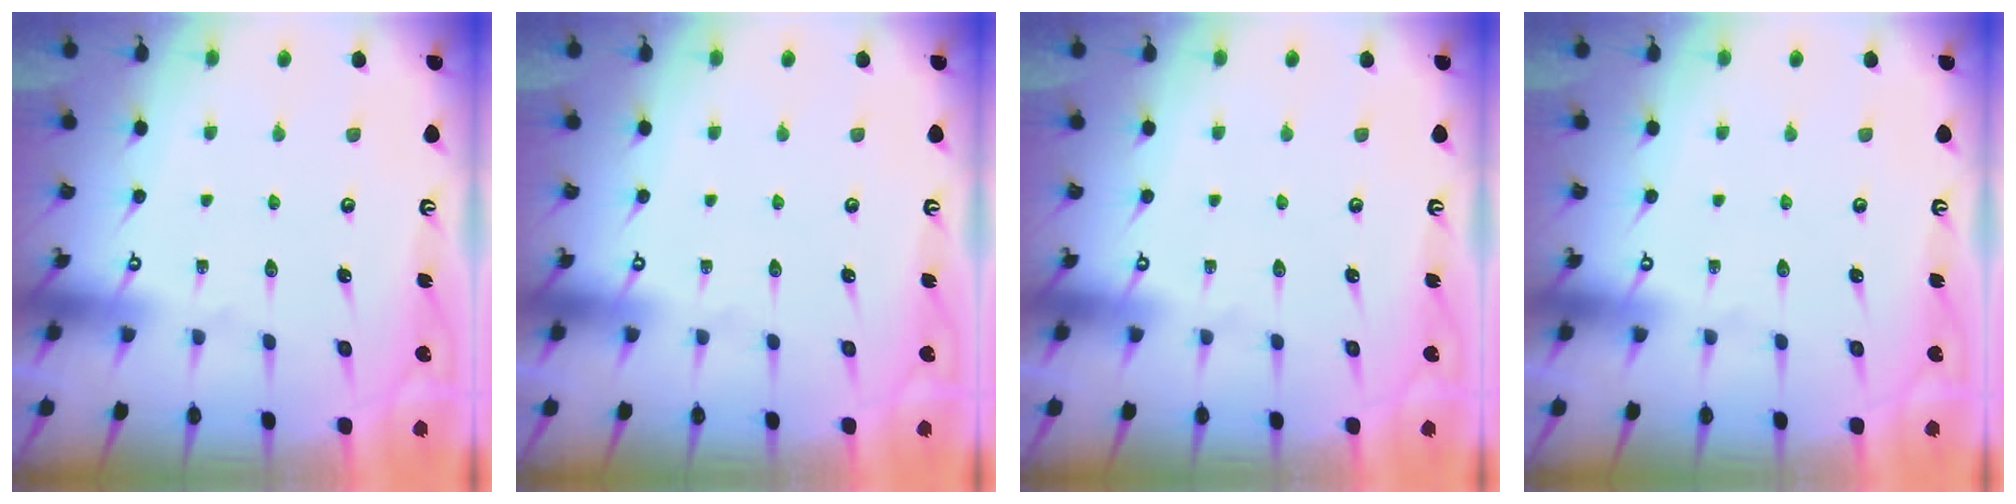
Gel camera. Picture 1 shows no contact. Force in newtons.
{"total": 0.0}
{"total": 0.0}
{"total": 0.0}